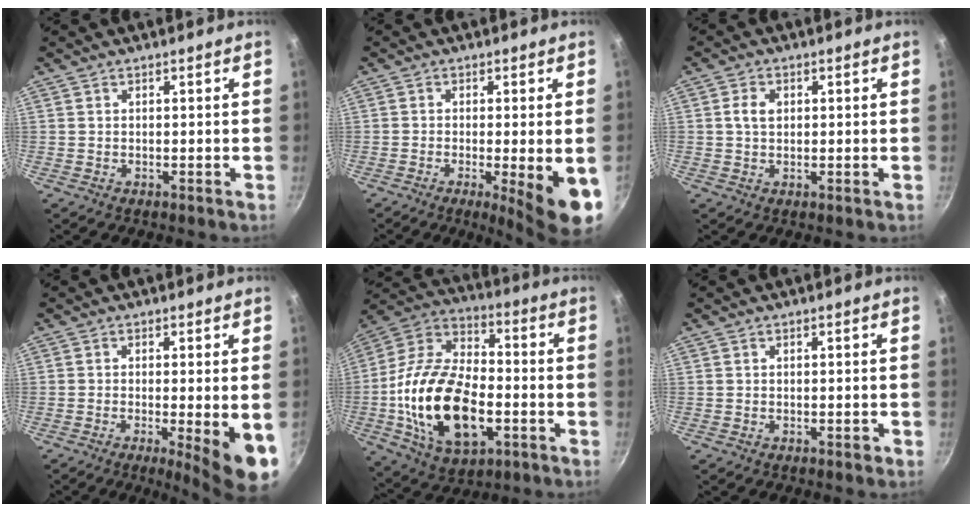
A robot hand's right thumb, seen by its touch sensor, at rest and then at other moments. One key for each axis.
{"total": 10.0, "fx": -2.9, "fy": 1.5, "fz": 9.5, "tx": -0.129, "ty": -0.007, "tz": -0.036}
{"total": 3.4, "fx": 0.6, "fy": 2.2, "fz": 2.5, "tx": -0.045, "ty": 0.006, "tz": 0.008}
{"total": 9.1, "fx": -2.5, "fy": 1.3, "fz": 8.6, "tx": -0.118, "ty": -0.008, "tz": -0.031}
{"total": 24.1, "fx": -4.9, "fy": 13.9, "fz": 19.0, "tx": -0.346, "ty": 0.029, "tz": -0.092}
{"total": 0.9, "fx": -0.5, "fy": 0.3, "fz": 0.6, "tx": -0.012, "ty": 0.005, "tz": -0.005}